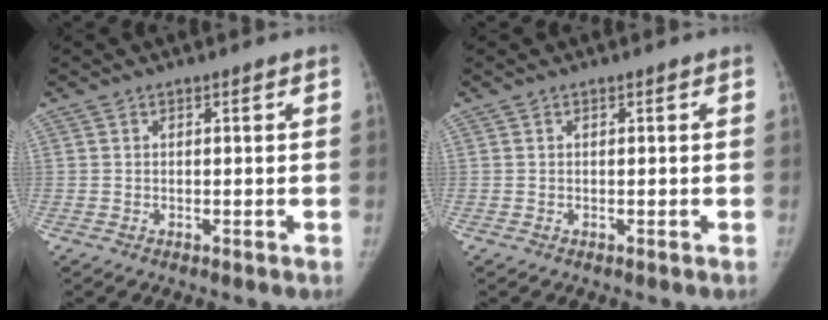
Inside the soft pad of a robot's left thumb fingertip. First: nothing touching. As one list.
[{"total": 0.0}]